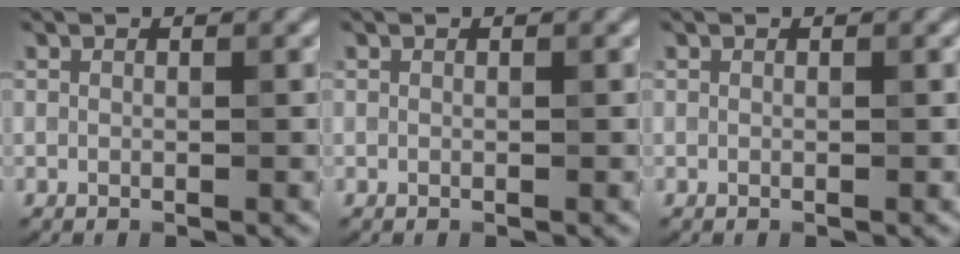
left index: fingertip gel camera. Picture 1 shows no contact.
{"total": 0.0}
{"total": 0.0}